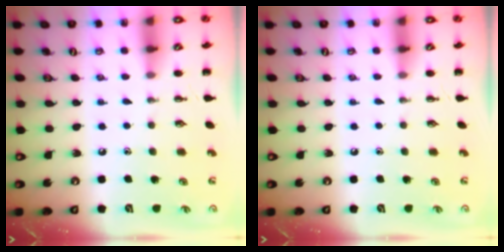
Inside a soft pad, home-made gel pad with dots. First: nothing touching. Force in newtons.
{"total": 0.0}